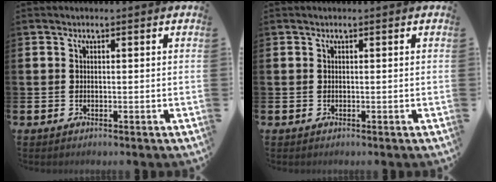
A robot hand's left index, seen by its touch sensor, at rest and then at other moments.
{"total": 0.0}